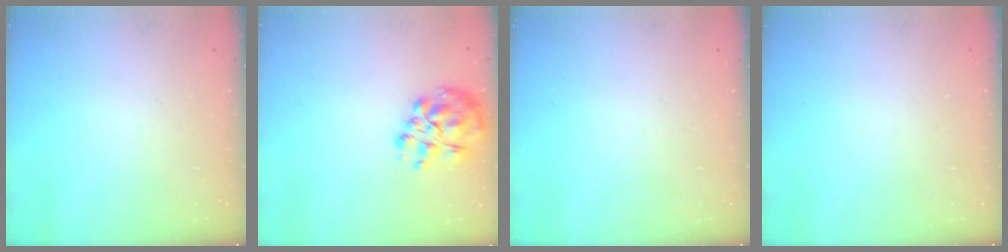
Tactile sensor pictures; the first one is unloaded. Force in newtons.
{"total": 10.9, "press": 10.7, "slide": 2.1}
{"total": 0.0}
{"total": 0.0}